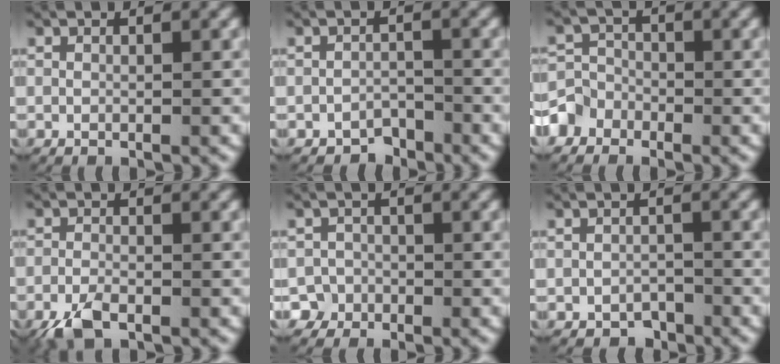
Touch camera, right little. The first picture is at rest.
{"total": 2.3, "force": [-2.0, 1.0, -0.1], "torque": [0.015, -0.004, -0.041]}
{"total": 4.4, "force": [-2.3, 3.6, 0.9], "torque": [-0.021, -0.009, -0.045]}
{"total": 2.8, "force": [-2.0, 1.1, 1.7], "torque": [-0.040, -0.009, -0.036]}
{"total": 3.9, "force": [-1.7, 3.5, 0.5], "torque": [-0.014, -0.013, -0.035]}
{"total": 2.2, "force": [-1.9, 1.0, -0.1], "torque": [0.014, -0.004, -0.035]}